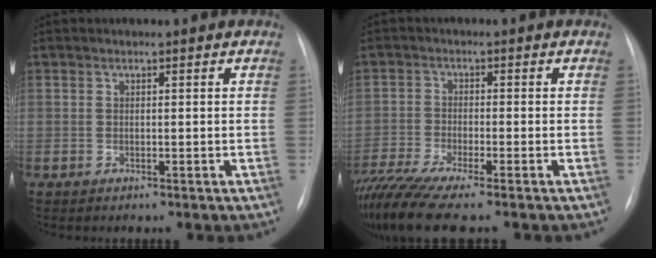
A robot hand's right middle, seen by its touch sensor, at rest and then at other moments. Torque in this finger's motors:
{"motor_torque": [1.12, -1.02, 0.32, 0.12]}